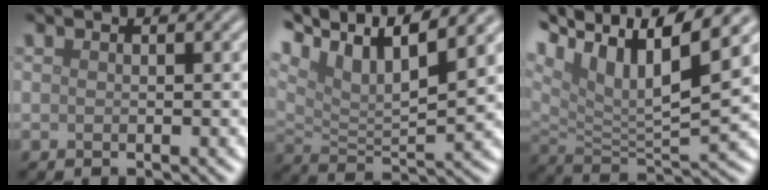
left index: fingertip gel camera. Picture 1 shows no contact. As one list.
[{"total": 11.3, "force": [7.4, 3.5, 7.8], "torque": [-0.157, 0.017, 0.134]}, {"total": 12.4, "force": [7.5, 4.1, 8.9], "torque": [-0.181, 0.021, 0.137]}]